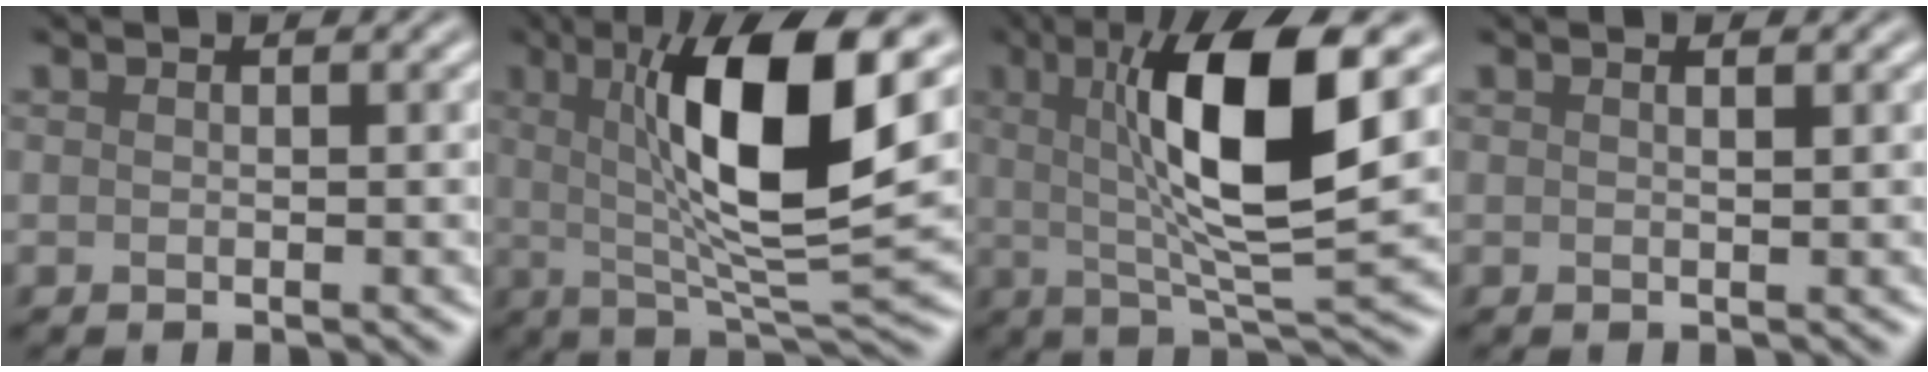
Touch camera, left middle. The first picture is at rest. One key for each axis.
{"total": 11.8, "fx": 2.6, "fy": 2.7, "fz": 11.2, "tx": -0.169, "ty": -0.003, "tz": 0.048}
{"total": 10.5, "fx": 2.3, "fy": 2.3, "fz": 10.0, "tx": -0.157, "ty": -0.004, "tz": 0.044}
{"total": 0.8, "fx": 0.5, "fy": 0.2, "fz": 0.6, "tx": -0.005, "ty": 0.002, "tz": 0.005}